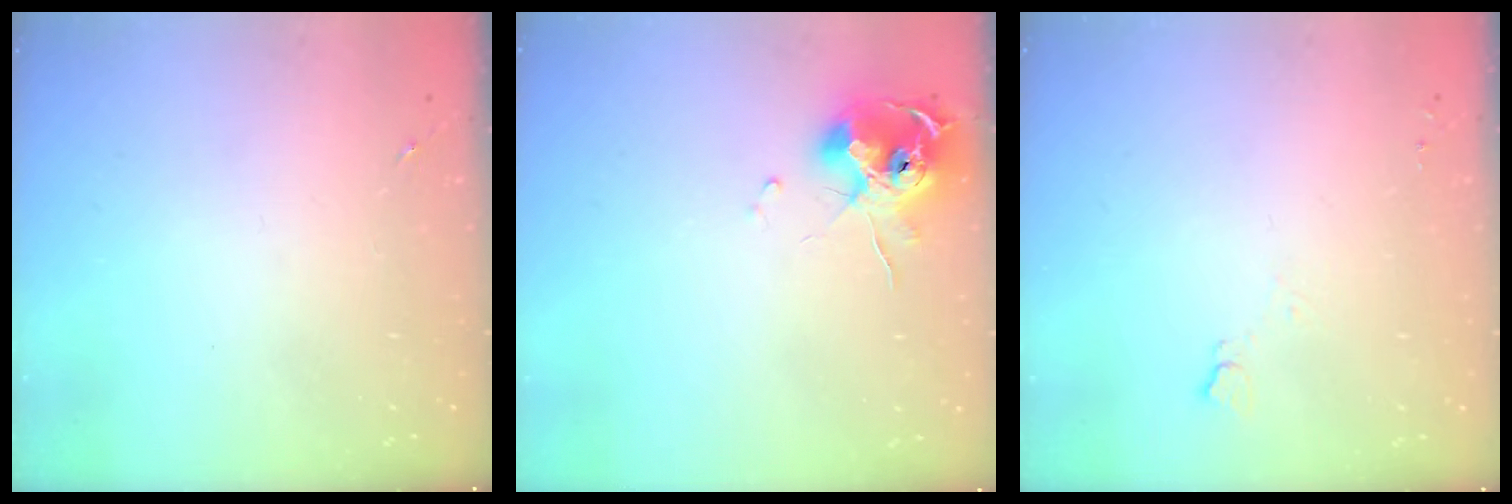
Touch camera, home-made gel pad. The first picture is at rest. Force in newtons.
{"total": 12.9, "press": 12.9, "slide": 1.4}
{"total": 4.1, "press": 4.0, "slide": 0.6}